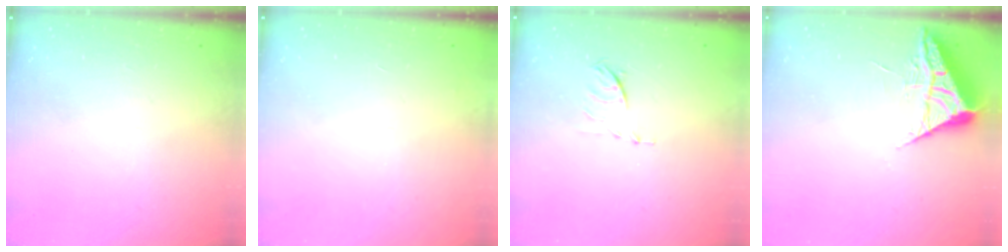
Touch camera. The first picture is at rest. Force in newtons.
{"total": 3.4, "press": 3.4, "slide": 0.1}
{"total": 5.5, "press": 5.5, "slide": 0.8}
{"total": 6.3, "press": 6.3, "slide": 0.9}